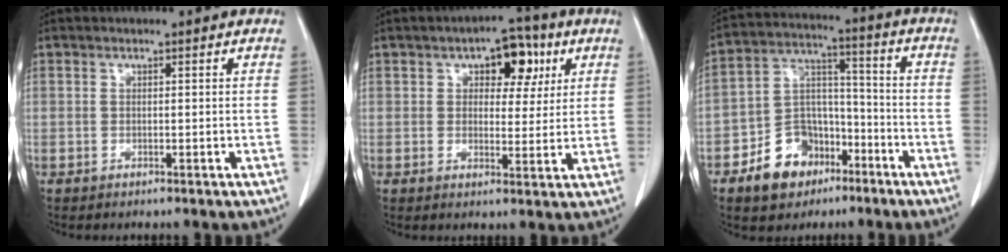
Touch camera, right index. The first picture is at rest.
{"total": 7.4, "force": [3.2, 3.9, 5.5], "torque": [-0.066, 0.019, 0.042]}
{"total": 11.5, "force": [-6.5, 8.1, 4.9], "torque": [-0.091, 0.030, -0.106]}